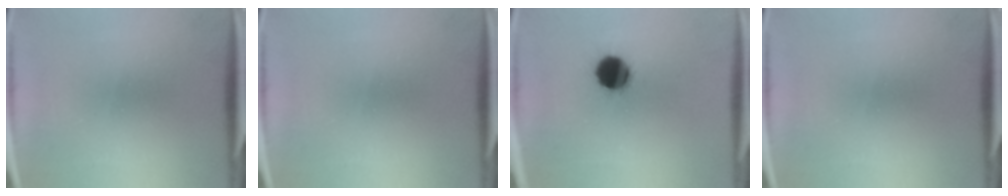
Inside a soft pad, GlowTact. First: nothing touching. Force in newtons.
{"total": 0.0}
{"total": 10.8}
{"total": 0.0}